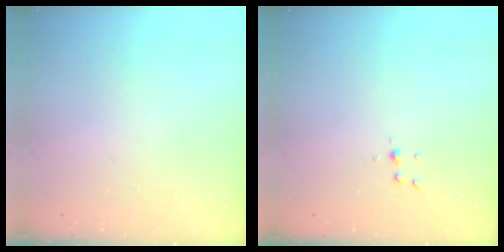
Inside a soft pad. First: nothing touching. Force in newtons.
{"total": 3.9, "press": 3.9, "slide": 0.4}